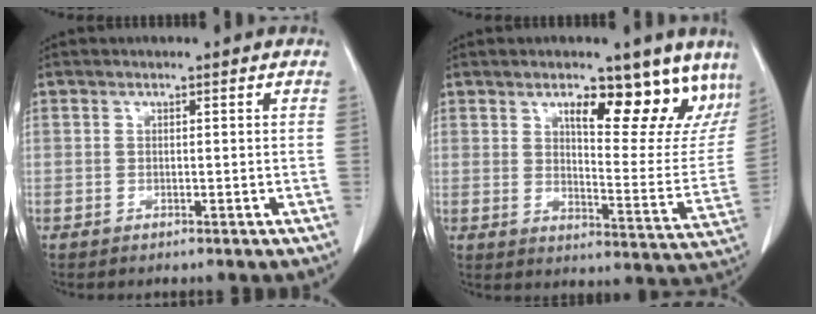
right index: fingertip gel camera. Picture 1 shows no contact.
{"total": 16.0, "force": [10.9, 5.2, 10.5], "torque": [-0.115, -0.020, 0.146]}